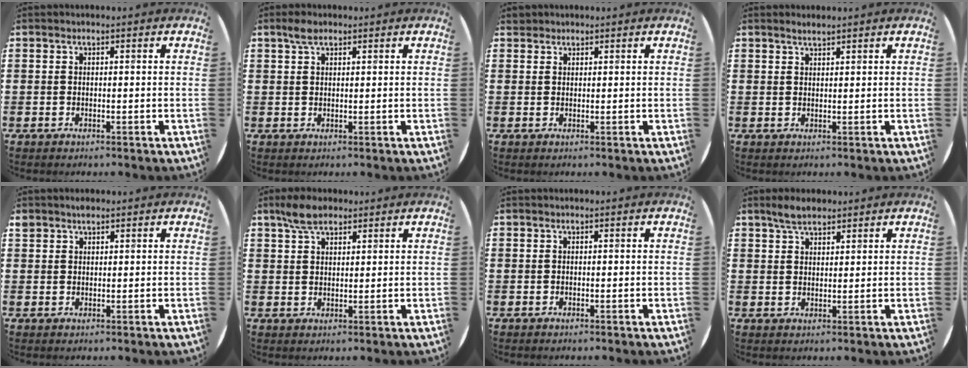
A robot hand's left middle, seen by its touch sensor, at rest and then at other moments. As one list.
[{"total": 2.2, "force": [1.5, 1.1, 1.1], "torque": [-0.018, 0.003, 0.026]}, {"total": 1.0, "force": [0.9, 0.3, -0.1], "torque": [0.000, 0.002, 0.018]}, {"total": 1.3, "force": [1.2, 0.0, 0.4], "torque": [-0.009, 0.002, 0.022]}, {"total": 1.3, "force": [1.1, 0.6, 0.1], "torque": [0.003, -0.001, 0.020]}, {"total": 4.6, "force": [3.6, 2.2, 1.9], "torque": [-0.038, 0.005, 0.066]}, {"total": 0.0}, {"total": 3.5, "force": [2.9, 1.3, 1.3], "torque": [-0.024, 0.001, 0.054]}]